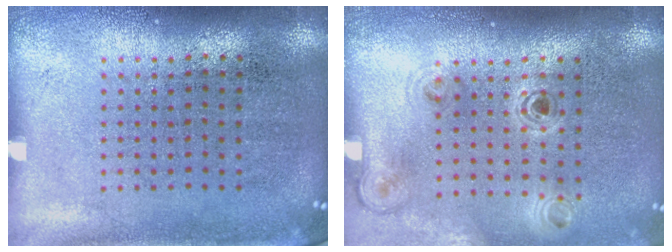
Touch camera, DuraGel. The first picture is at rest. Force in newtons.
{"total": 1.0, "press": 1.0, "slide": 0.1}